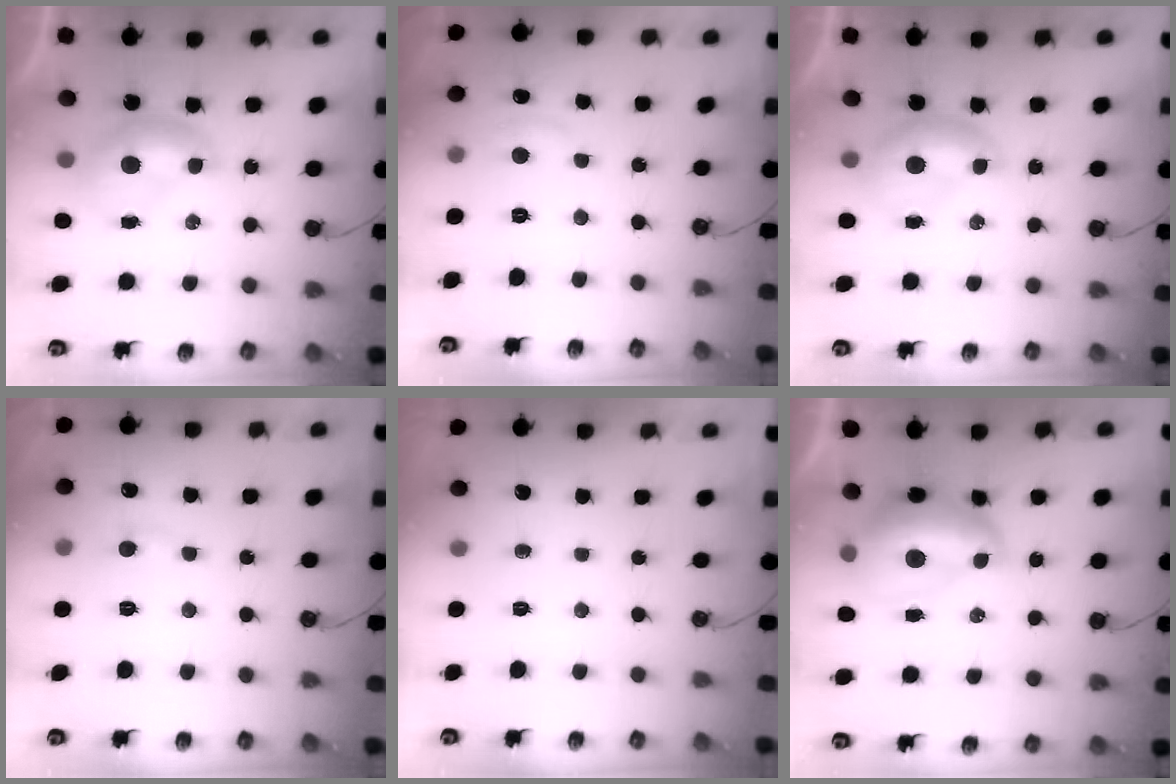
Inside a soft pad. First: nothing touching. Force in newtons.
{"total": 1.2, "press": 0.9, "slide": 0.7}
{"total": 0.0}
{"total": 0.6, "press": 0.1, "slide": 0.6}
{"total": 0.0}
{"total": 7.2, "press": 7.1, "slide": 1.3}